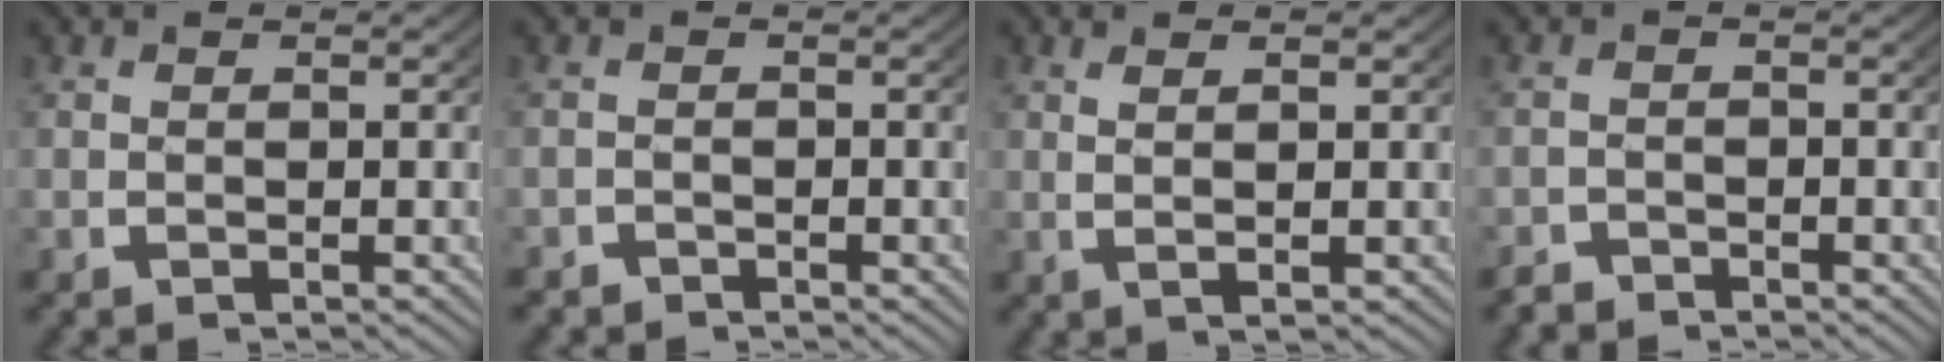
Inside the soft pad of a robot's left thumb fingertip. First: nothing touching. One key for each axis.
{"total": 1.5, "fx": -1.3, "fy": 0.8, "fz": -0.2, "tx": 0.009, "ty": -0.011, "tz": -0.022}
{"total": 2.0, "fx": 0.8, "fy": 0.0, "fz": 1.8, "tx": -0.037, "ty": -0.002, "tz": 0.021}
{"total": 2.2, "fx": -2.0, "fy": 0.7, "fz": -0.2, "tx": 0.012, "ty": -0.014, "tz": -0.037}